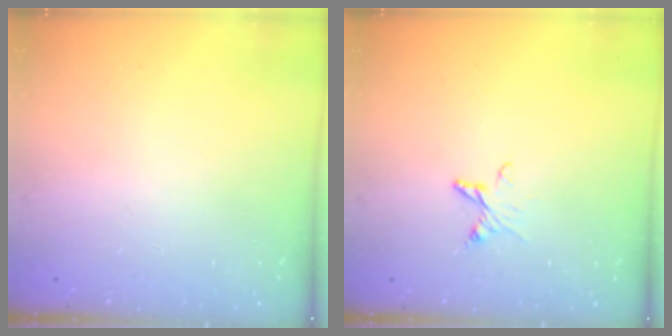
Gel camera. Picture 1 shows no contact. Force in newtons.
{"total": 5.0, "press": 5.0, "slide": 0.7}